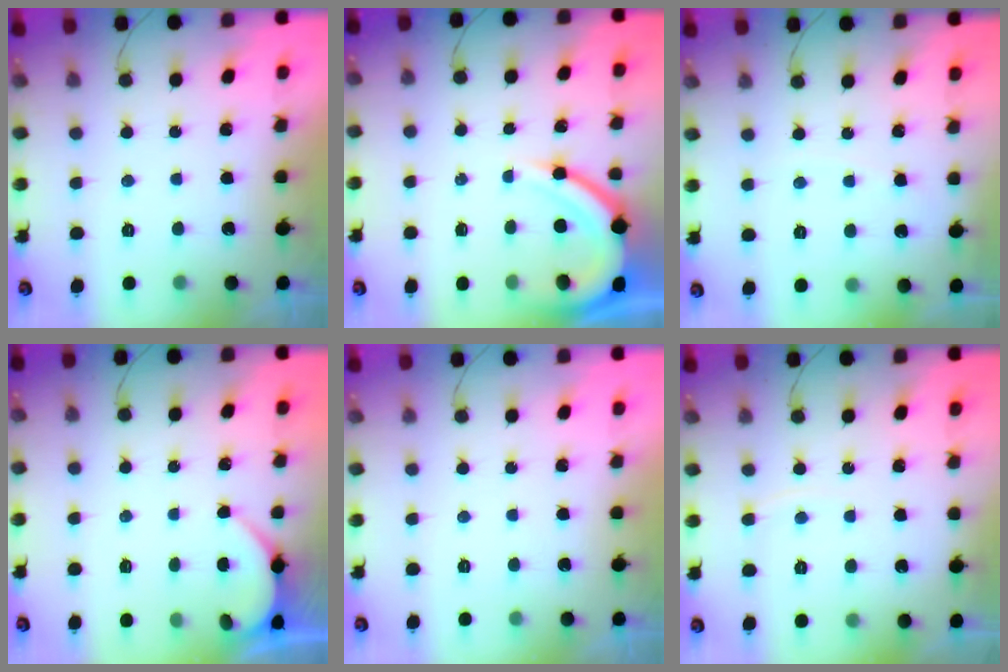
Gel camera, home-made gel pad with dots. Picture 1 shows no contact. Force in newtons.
{"total": 10.6, "press": 10.5, "slide": 1.1}
{"total": 2.6, "press": 2.6, "slide": 0.2}
{"total": 1.6, "press": 1.6, "slide": 0.2}
{"total": 0.0}
{"total": 3.3, "press": 3.3, "slide": 0.4}